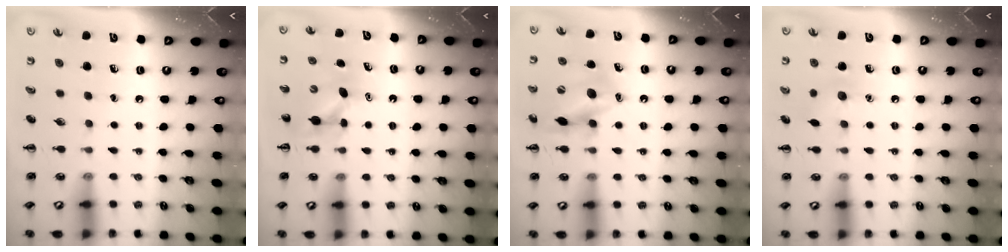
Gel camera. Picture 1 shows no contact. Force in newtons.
{"total": 4.3, "press": 4.1, "slide": 1.2}
{"total": 14.8, "press": 14.6, "slide": 2.5}
{"total": 5.8, "press": 5.6, "slide": 1.4}